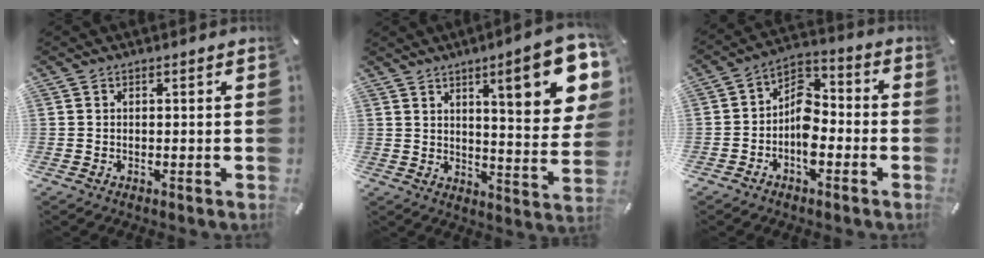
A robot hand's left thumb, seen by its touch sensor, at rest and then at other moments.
{"total": 17.0, "force": [8.3, 4.3, 14.2], "torque": [-0.189, -0.046, 0.120]}
{"total": 8.7, "force": [-4.0, 5.2, 5.7], "torque": [-0.117, 0.014, -0.076]}